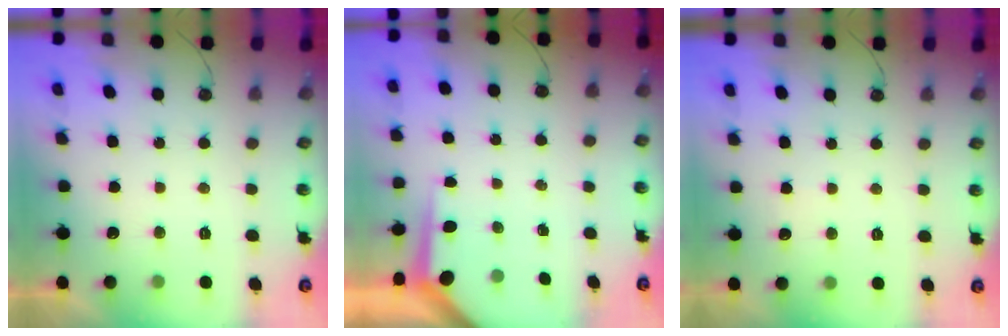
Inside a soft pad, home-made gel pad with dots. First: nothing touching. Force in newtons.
{"total": 5.1, "press": 5.0, "slide": 0.4}
{"total": 2.9, "press": 2.9, "slide": 0.3}